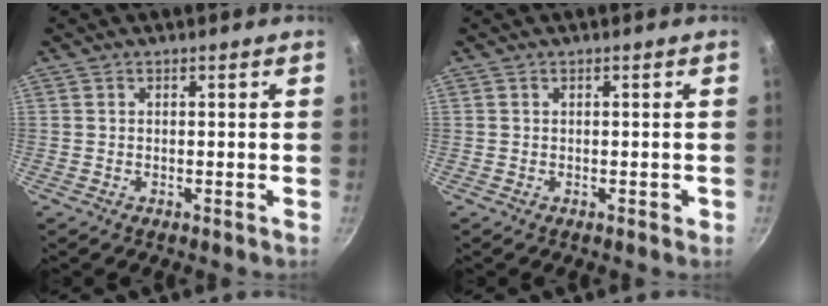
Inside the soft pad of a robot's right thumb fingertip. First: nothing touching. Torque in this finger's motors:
{"motor_torque": [0.23, 0.54, -0.24, 0.07, 0.00]}